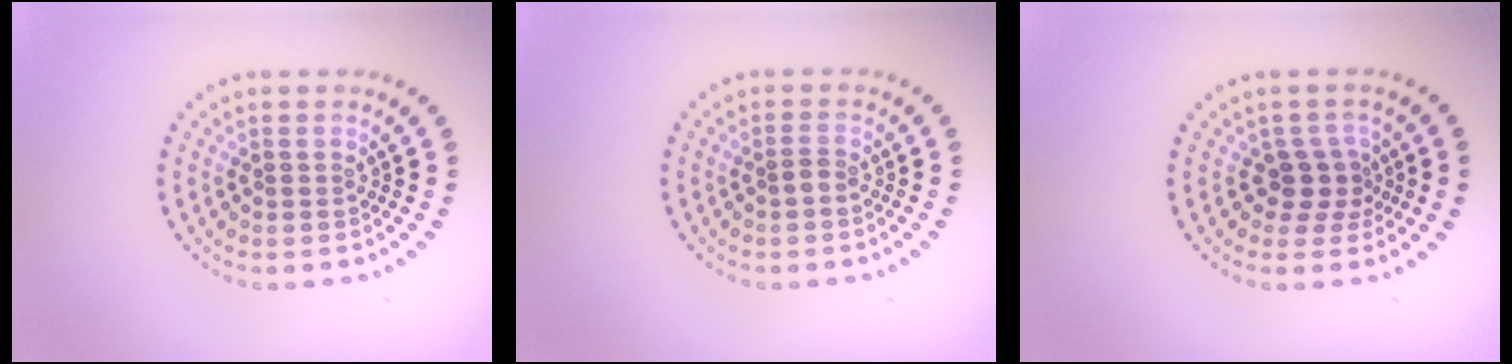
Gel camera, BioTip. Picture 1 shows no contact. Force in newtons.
{"total": 0.9, "press": 0.6, "slide": 0.6}
{"total": 2.3, "press": 1.8, "slide": 1.4}